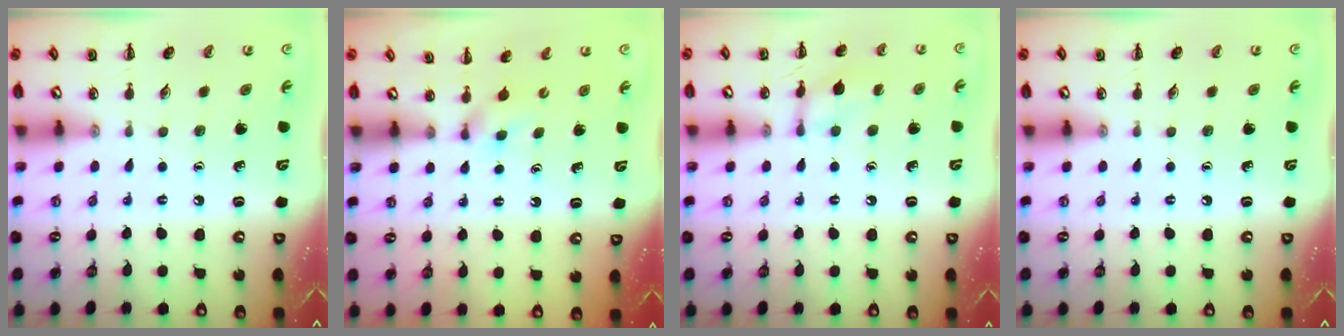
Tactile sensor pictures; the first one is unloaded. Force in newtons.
{"total": 2.4, "press": 2.3, "slide": 0.9}
{"total": 9.6, "press": 9.5, "slide": 1.5}
{"total": 0.0}